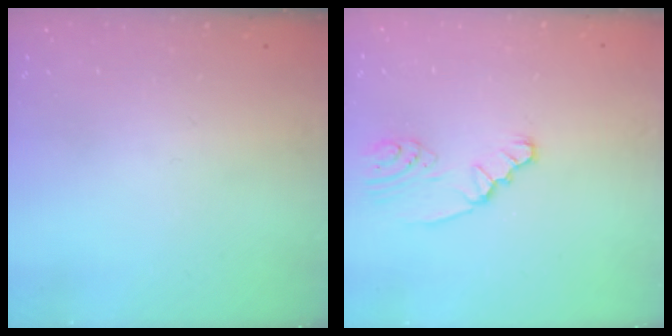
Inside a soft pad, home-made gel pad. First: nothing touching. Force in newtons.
{"total": 2.4, "press": 2.4, "slide": 0.1}